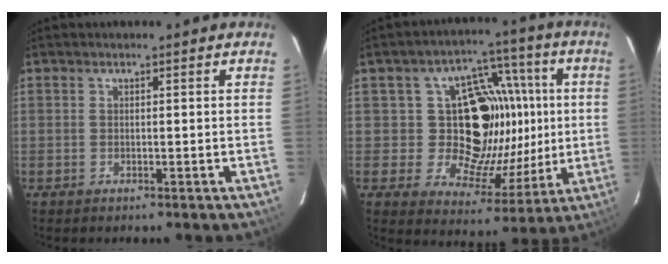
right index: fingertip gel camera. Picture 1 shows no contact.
{"total": 16.3, "force": [1.9, 13.9, 8.5], "torque": [-0.148, 0.022, 0.044]}